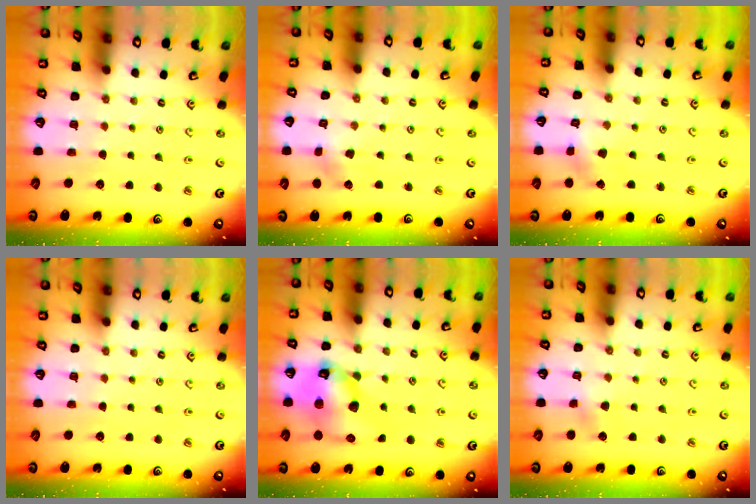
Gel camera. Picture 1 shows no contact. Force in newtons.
{"total": 2.3, "press": 2.3, "slide": 0.5}
{"total": 2.2, "press": 2.2, "slide": 0.2}
{"total": 0.0}
{"total": 13.2, "press": 13.1, "slide": 1.8}
{"total": 2.2, "press": 2.2, "slide": 0.3}